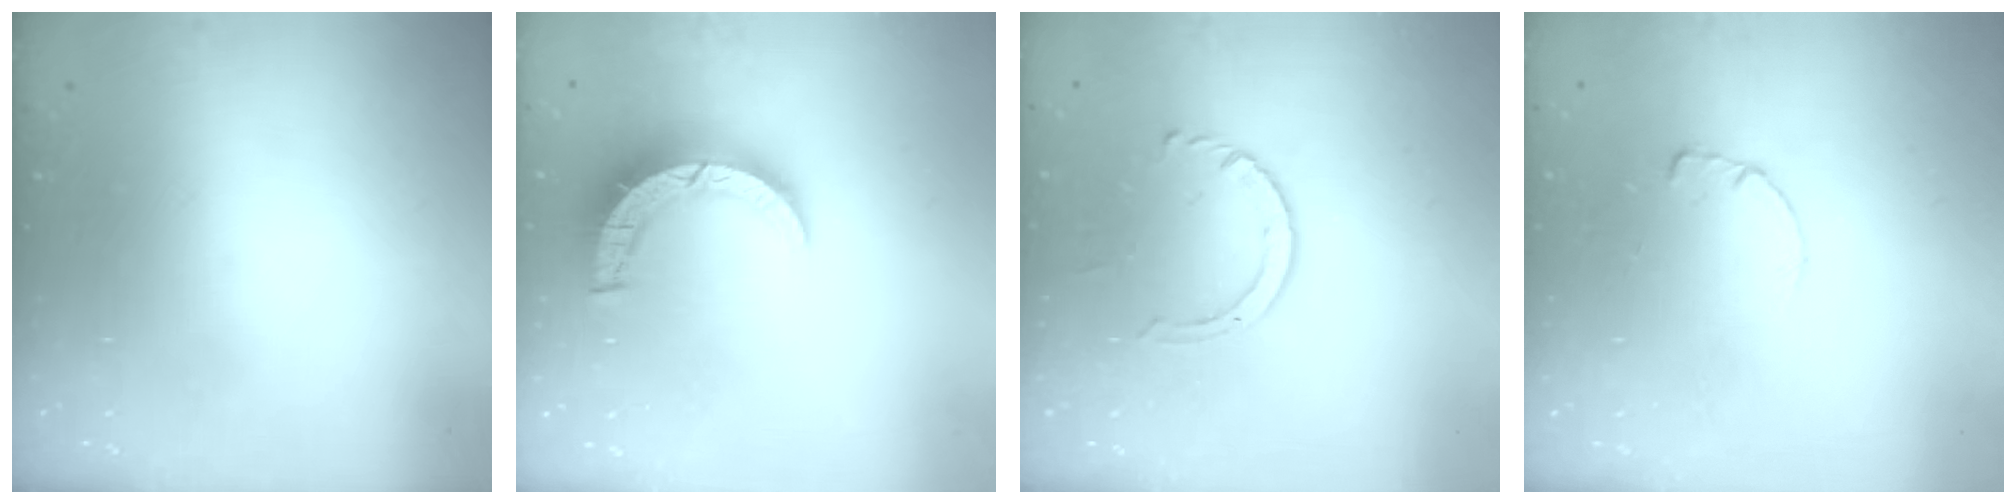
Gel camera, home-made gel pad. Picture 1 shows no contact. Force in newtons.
{"total": 8.3, "press": 8.3, "slide": 0.6}
{"total": 4.6, "press": 4.5, "slide": 0.5}
{"total": 0.7, "press": 0.6, "slide": 0.2}